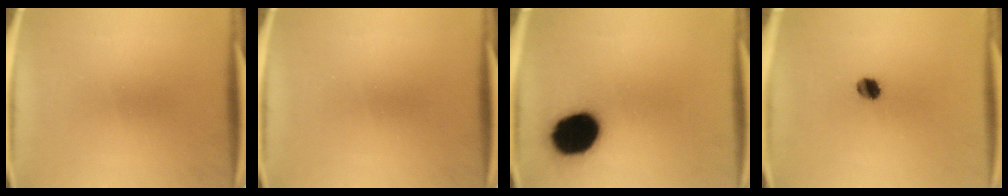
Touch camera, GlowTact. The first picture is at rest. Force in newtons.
{"total": 0.0}
{"total": 16.6}
{"total": 3.9}